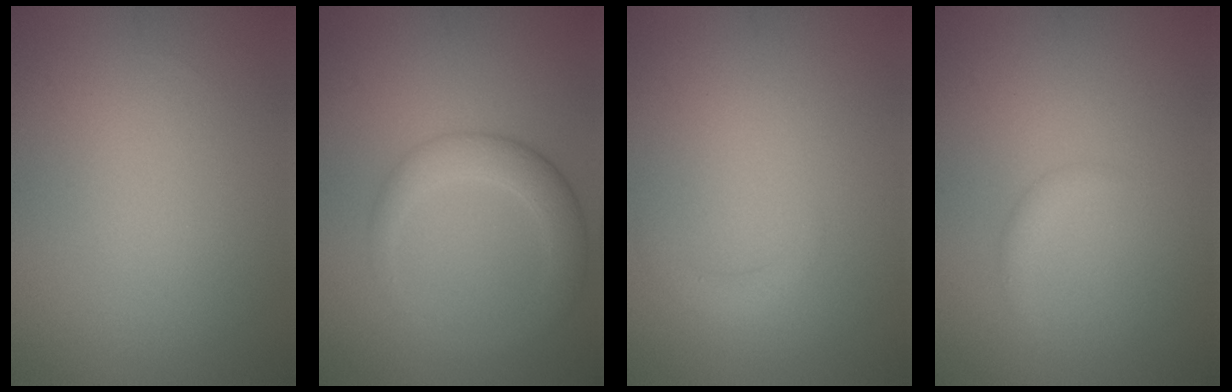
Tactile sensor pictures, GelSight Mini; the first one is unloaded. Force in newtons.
{"total": 3.5, "press": 3.5, "slide": 0.2}
{"total": 1.1, "press": 1.1, "slide": 0.0}
{"total": 1.0, "press": 1.0, "slide": 0.0}